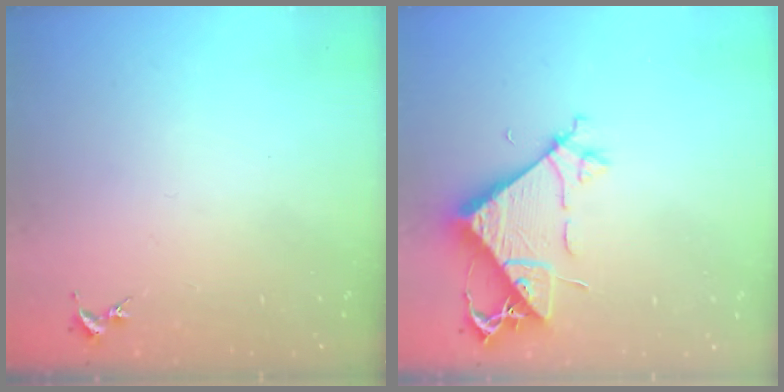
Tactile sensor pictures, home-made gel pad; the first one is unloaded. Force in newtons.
{"total": 7.8, "press": 7.7, "slide": 1.2}